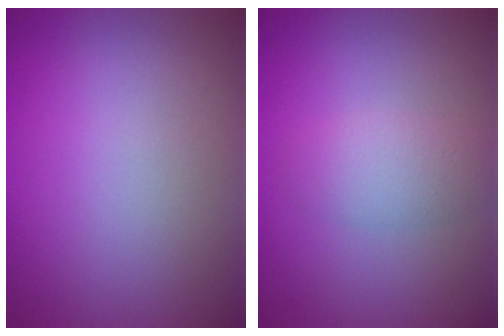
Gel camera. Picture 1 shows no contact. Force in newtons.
{"total": 2.4, "press": 2.4, "slide": 0.1}